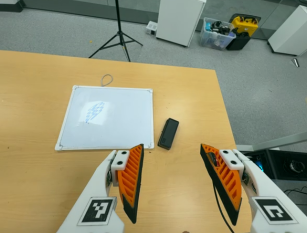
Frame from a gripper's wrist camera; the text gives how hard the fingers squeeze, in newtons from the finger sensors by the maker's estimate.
{"total": 0.0}